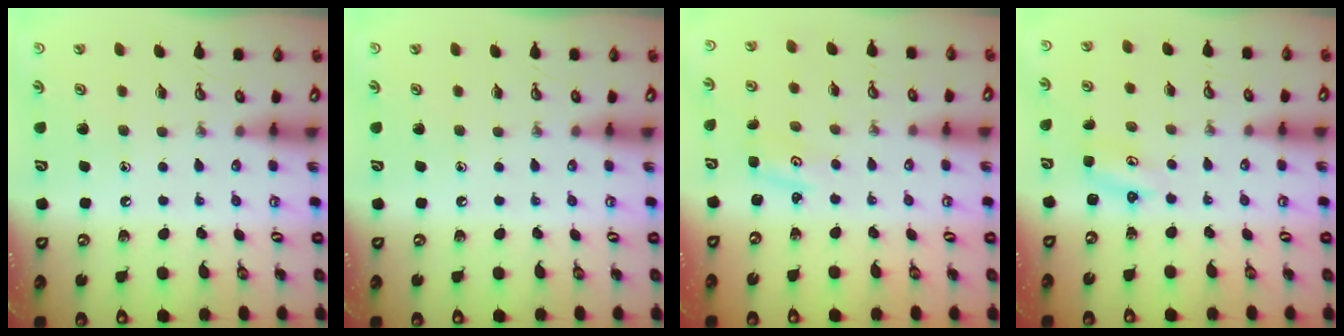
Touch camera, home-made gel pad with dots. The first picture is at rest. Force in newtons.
{"total": 0.0}
{"total": 1.5, "press": 1.5, "slide": 0.3}
{"total": 2.8, "press": 2.8, "slide": 0.3}